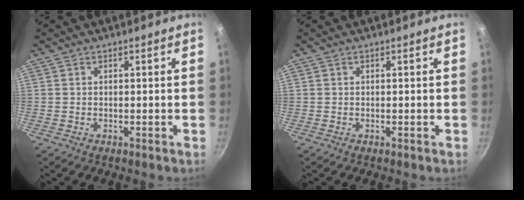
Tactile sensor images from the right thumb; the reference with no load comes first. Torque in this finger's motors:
{"motor_torque": [0.00, 0.00, 0.00, 0.00, 0.00]}